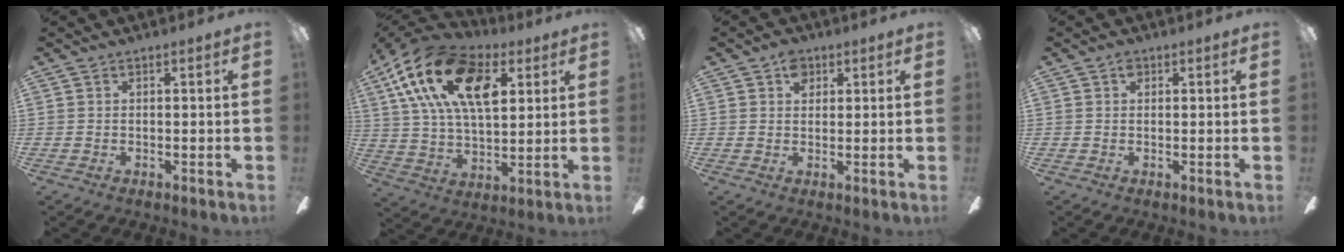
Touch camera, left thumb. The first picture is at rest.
{"total": 22.5, "force": [9.7, 12.4, 16.0], "torque": [-0.300, -0.017, 0.167]}
{"total": 4.3, "force": [2.1, 3.1, 2.2], "torque": [-0.023, 0.000, 0.034]}
{"total": 1.5, "force": [0.6, 1.0, 0.9], "torque": [-0.010, 0.001, 0.009]}